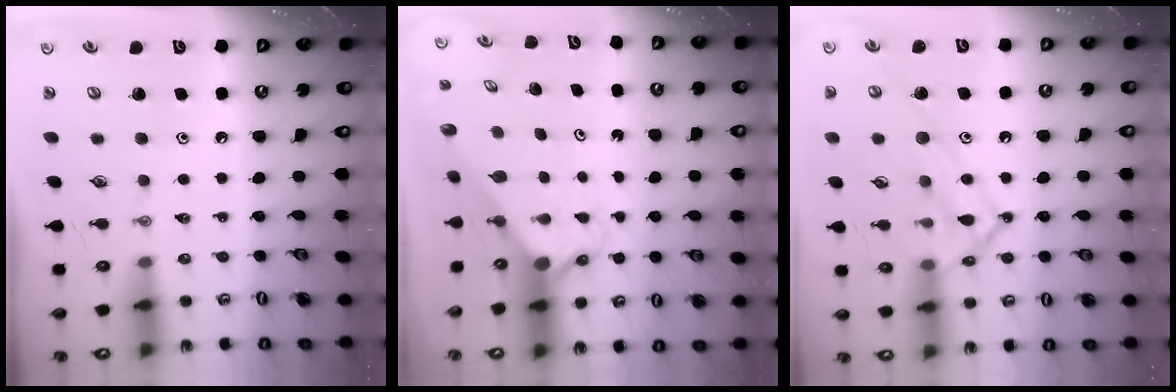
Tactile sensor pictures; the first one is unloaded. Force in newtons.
{"total": 2.1, "press": 2.1, "slide": 0.2}
{"total": 14.1, "press": 14.1, "slide": 1.0}